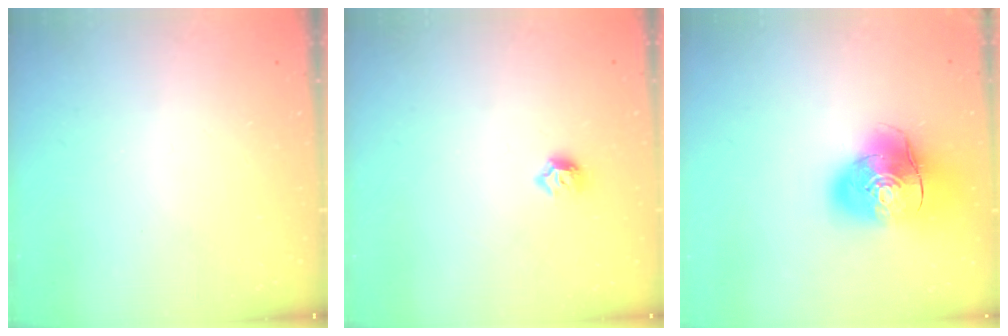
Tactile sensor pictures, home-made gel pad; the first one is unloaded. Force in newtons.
{"total": 5.6, "press": 5.6, "slide": 0.8}
{"total": 14.8, "press": 14.7, "slide": 2.1}